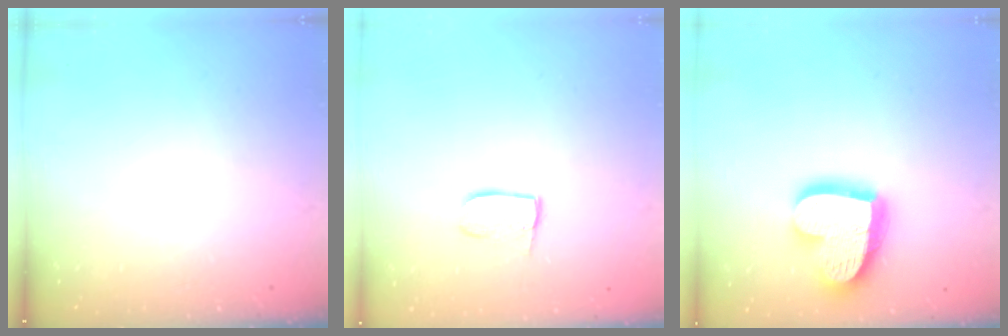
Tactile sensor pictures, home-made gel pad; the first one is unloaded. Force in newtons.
{"total": 6.7, "press": 6.7, "slide": 0.2}
{"total": 19.9, "press": 19.9, "slide": 1.6}